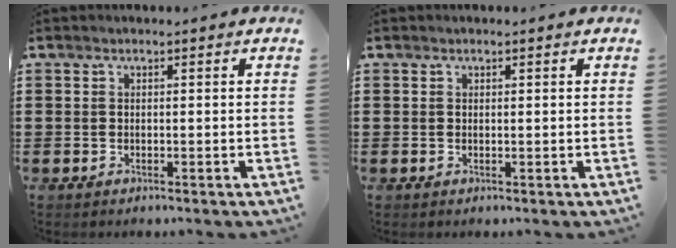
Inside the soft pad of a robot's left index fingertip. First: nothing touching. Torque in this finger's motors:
{"motor_torque": [0.08, 0.02, -0.02, -0.02]}